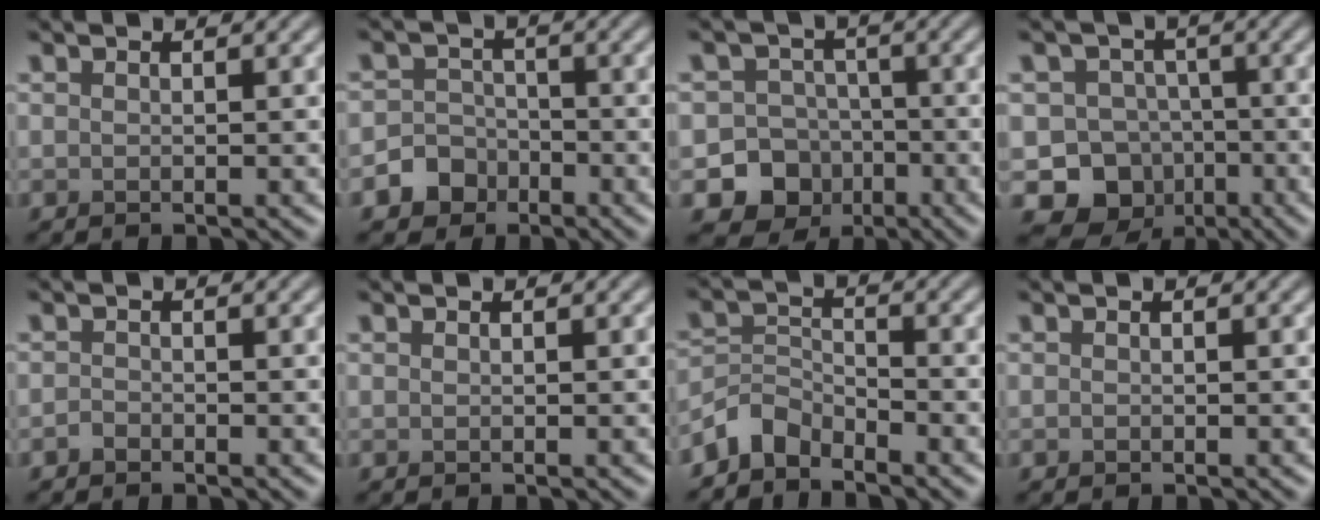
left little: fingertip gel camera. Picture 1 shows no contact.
{"total": 4.3, "force": [-2.4, 3.5, 0.5], "torque": [0.025, -0.006, -0.058]}
{"total": 9.1, "force": [-3.9, 8.0, 1.7], "torque": [0.001, -0.030, -0.083]}
{"total": 9.7, "force": [-4.6, 8.3, 2.0], "torque": [-0.004, -0.017, -0.088]}
{"total": 0.7, "force": [-0.6, 0.4, 0.1], "torque": [-0.001, -0.001, -0.013]}
{"total": 0.0}
{"total": 3.3, "force": [-3.0, 1.3, 0.6], "torque": [-0.010, 0.005, -0.073]}
{"total": 0.0}